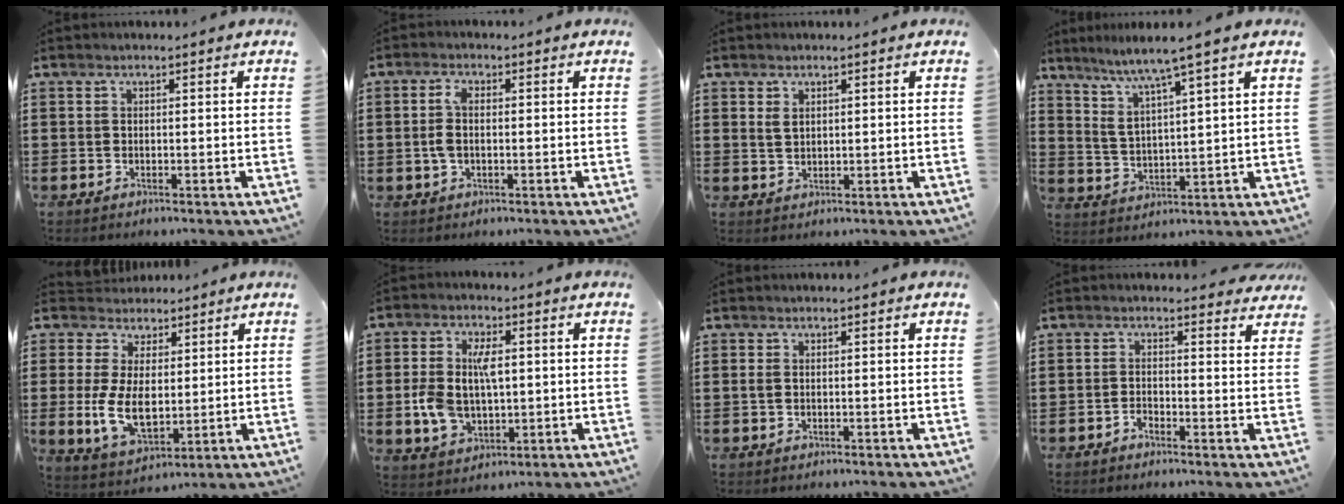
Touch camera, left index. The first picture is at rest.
{"total": 3.4, "force": [-0.1, 1.6, 3.0], "torque": [-0.075, -0.001, -0.007]}
{"total": 1.6, "force": [0.8, 0.9, 1.1], "torque": [-0.024, 0.003, 0.016]}
{"total": 5.4, "force": [4.2, -0.6, 3.3], "torque": [-0.079, -0.028, 0.067]}
{"total": 9.7, "force": [0.9, 6.8, 6.9], "torque": [-0.168, 0.002, 0.015]}
{"total": 8.4, "force": [0.4, 5.1, 6.6], "torque": [-0.142, 0.008, 0.003]}
{"total": 0.7, "force": [-0.1, 0.4, 0.6], "torque": [-0.020, -0.001, -0.004]}
{"total": 1.3, "force": [-0.2, 1.1, 0.7], "torque": [-0.010, 0.002, -0.010]}